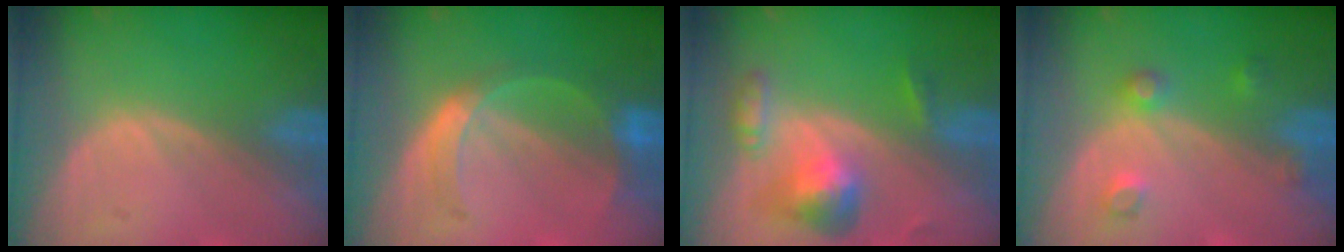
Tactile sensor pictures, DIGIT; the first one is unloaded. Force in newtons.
{"total": 5.6, "press": 5.3, "slide": 1.9}
{"total": 6.5, "press": 5.9, "slide": 2.5}
{"total": 3.5, "press": 3.2, "slide": 1.4}